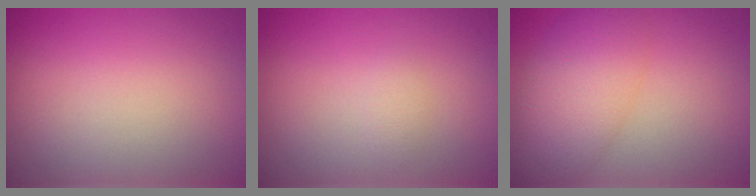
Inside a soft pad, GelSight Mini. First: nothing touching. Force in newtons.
{"total": 0.8, "press": 0.8, "slide": 0.0}
{"total": 5.4, "press": 5.4, "slide": 0.2}